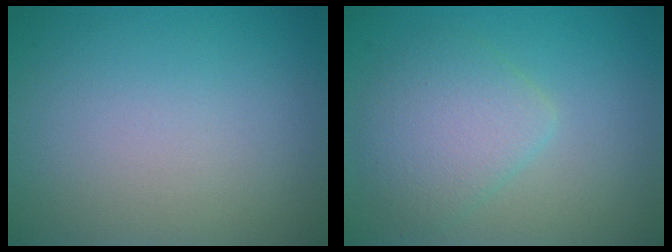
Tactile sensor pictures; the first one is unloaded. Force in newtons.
{"total": 3.8, "press": 3.8, "slide": 0.1}